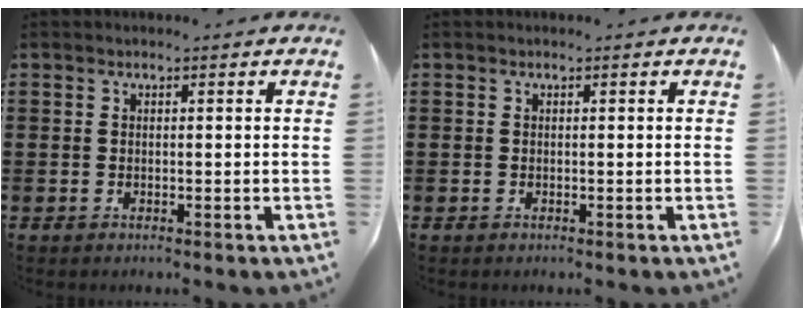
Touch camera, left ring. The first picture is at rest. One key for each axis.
{"total": 0.0}